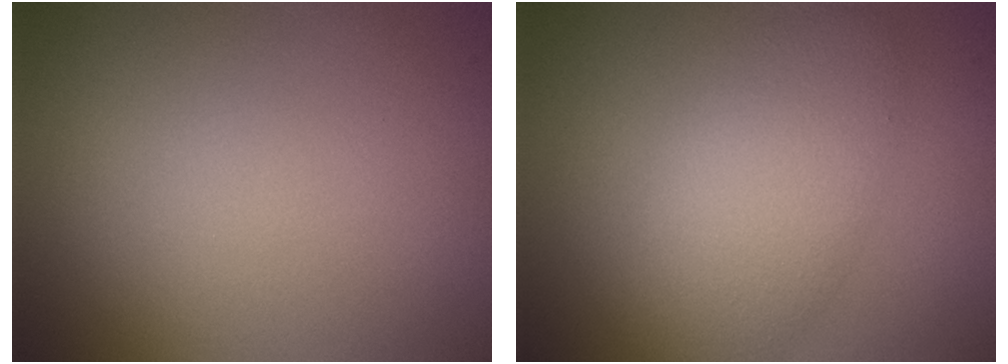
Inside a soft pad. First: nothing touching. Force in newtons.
{"total": 3.8, "press": 3.8, "slide": 0.3}